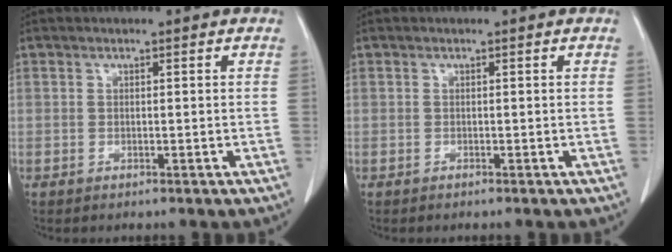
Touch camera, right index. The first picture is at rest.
{"total": 0.0}